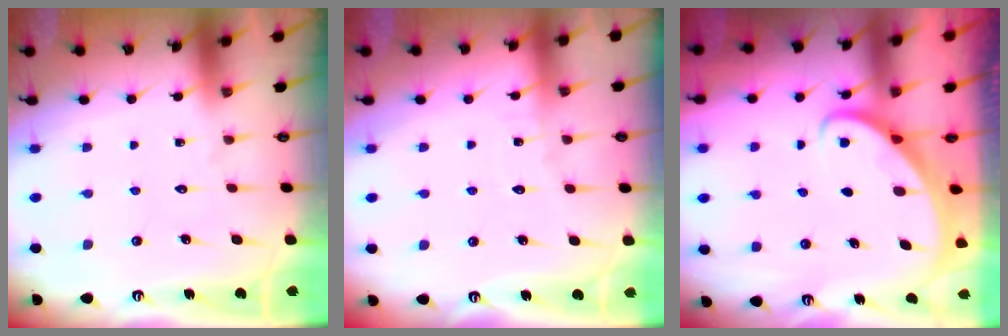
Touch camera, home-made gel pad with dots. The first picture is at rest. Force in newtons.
{"total": 2.4, "press": 2.4, "slide": 0.3}
{"total": 2.4, "press": 2.3, "slide": 0.3}